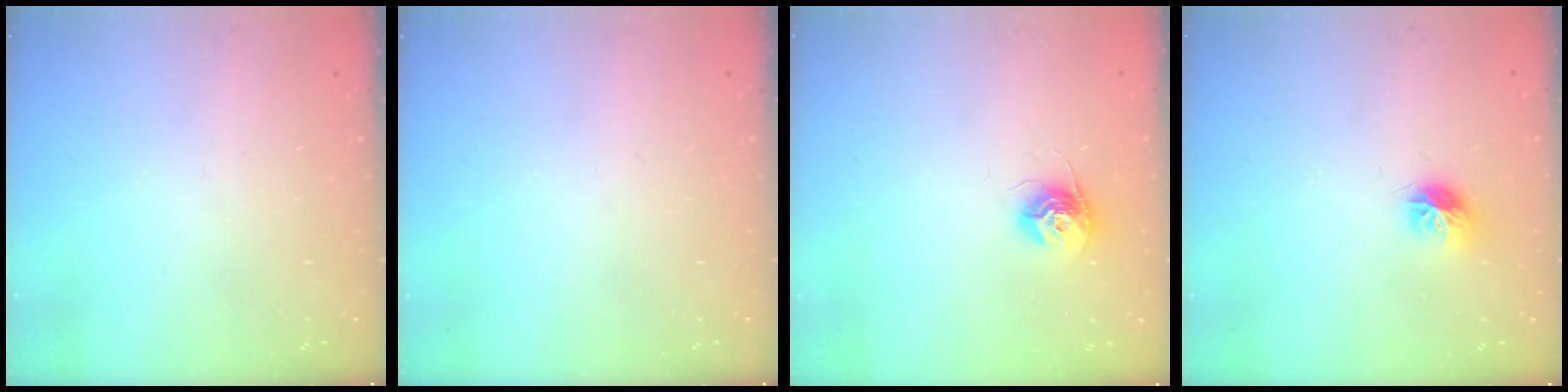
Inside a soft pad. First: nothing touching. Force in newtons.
{"total": 0.0}
{"total": 10.6, "press": 10.6, "slide": 0.7}
{"total": 8.1, "press": 8.1, "slide": 0.2}